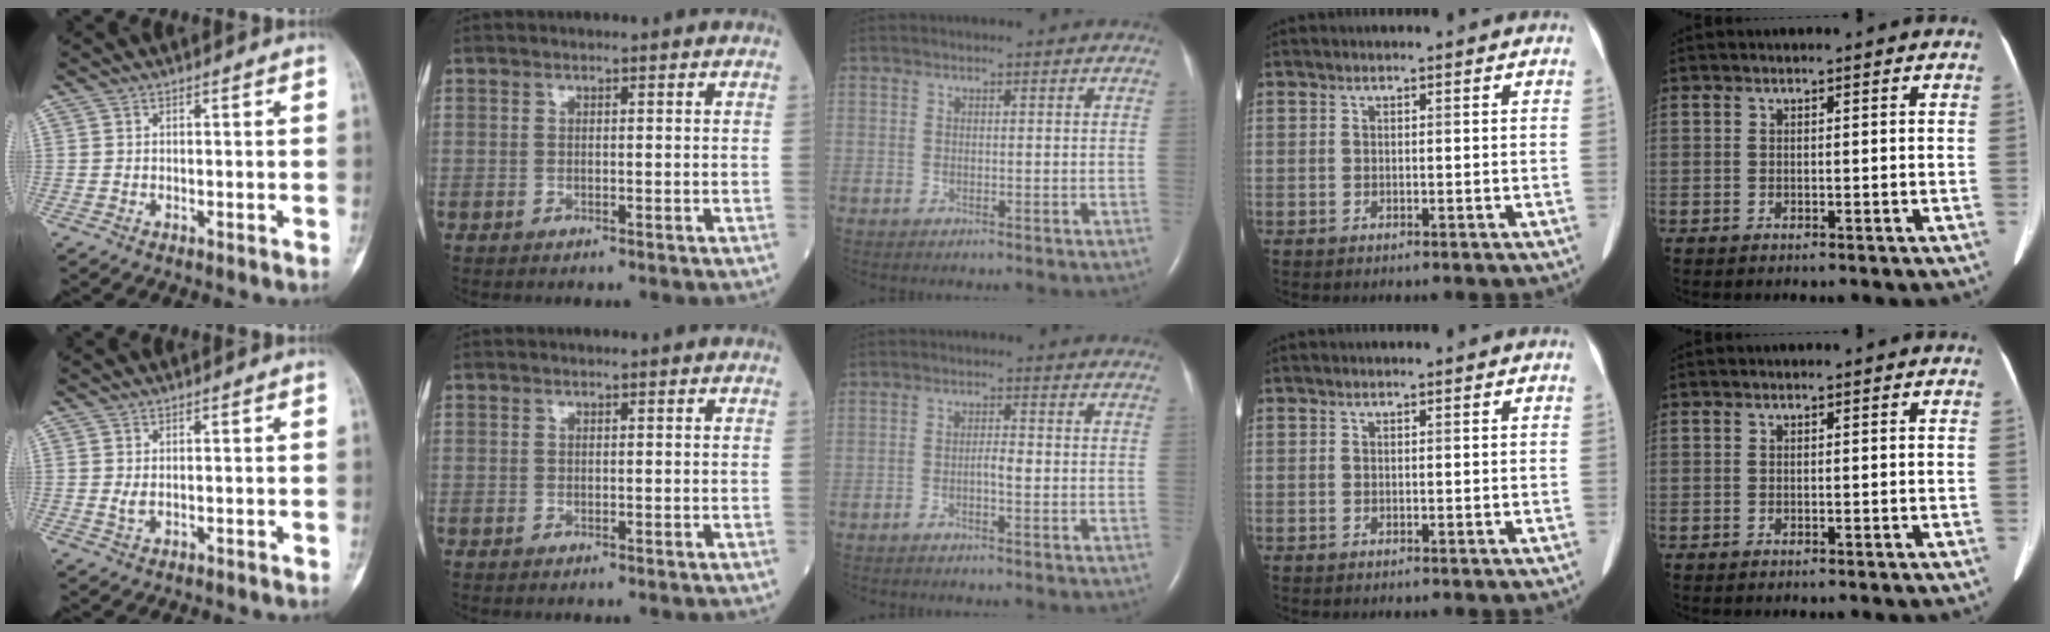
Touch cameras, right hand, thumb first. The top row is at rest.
{"thumb": {"total": 1.5, "force": [0.2, 0.8, 1.2], "torque": [-0.024, -0.002, 0.010]}, "middle": {"total": 2.2, "force": [-0.9, 0.5, 2.0], "torque": [-0.034, 0.004, -0.016]}}